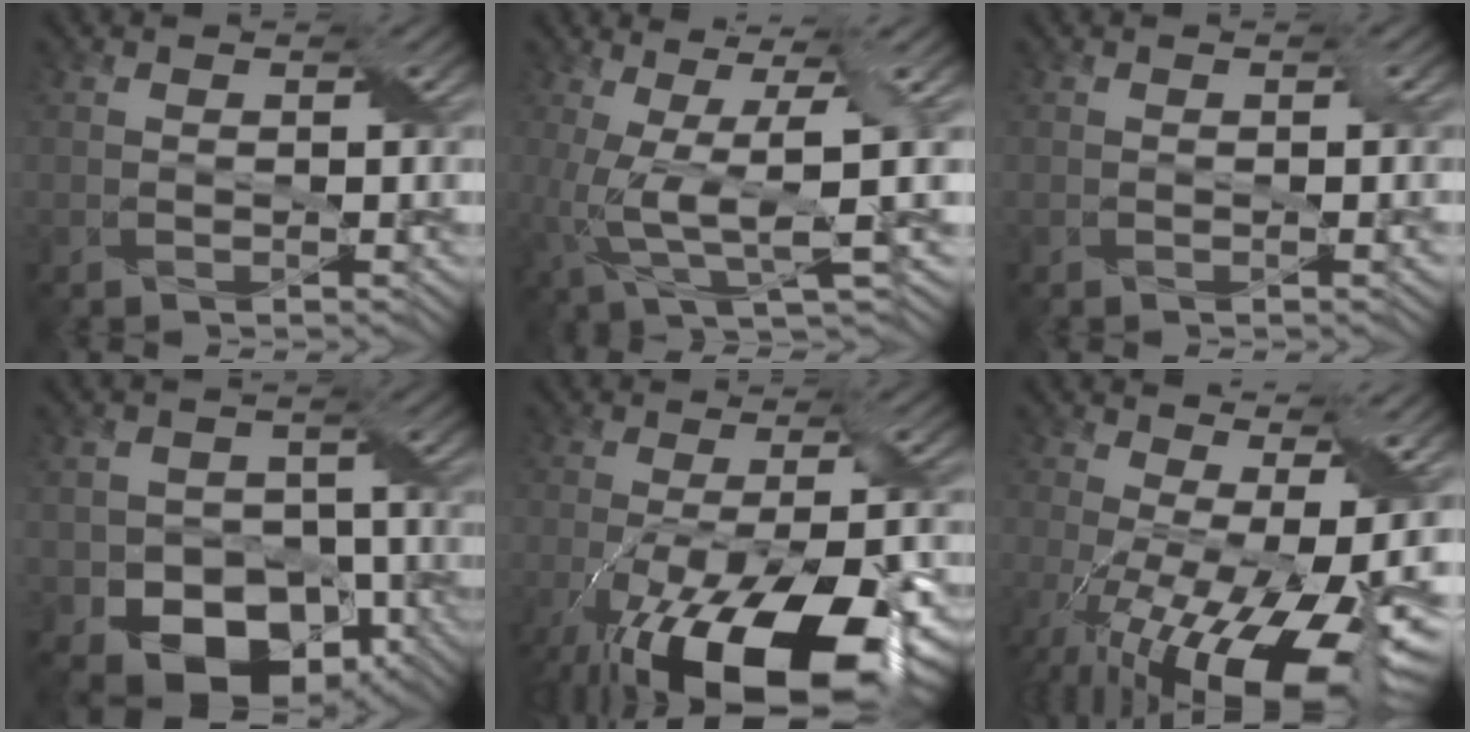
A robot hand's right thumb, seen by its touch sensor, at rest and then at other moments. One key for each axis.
{"total": 9.6, "fx": -0.7, "fy": 2.4, "fz": 9.3, "tx": -0.189, "ty": 0.002, "tz": -0.002}
{"total": 0.9, "fx": 0.0, "fy": 0.2, "fz": 0.9, "tx": -0.012, "ty": 0.004, "tz": 0.000}
{"total": 10.4, "fx": -4.9, "fy": 7.5, "fz": 5.4, "tx": -0.086, "ty": -0.030, "tz": -0.081}
{"total": 18.6, "fx": -9.6, "fy": 7.4, "fz": 14.2, "tx": -0.260, "ty": -0.038, "tz": -0.148}
{"total": 16.8, "fx": -4.3, "fy": 7.4, "fz": 14.5, "tx": -0.251, "ty": -0.046, "tz": -0.050}